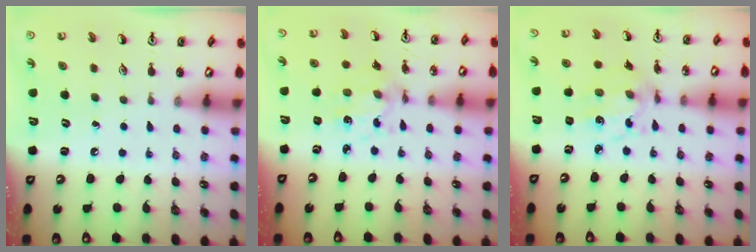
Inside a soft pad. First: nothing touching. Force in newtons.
{"total": 5.2, "press": 5.0, "slide": 1.5}
{"total": 7.5, "press": 7.4, "slide": 1.6}